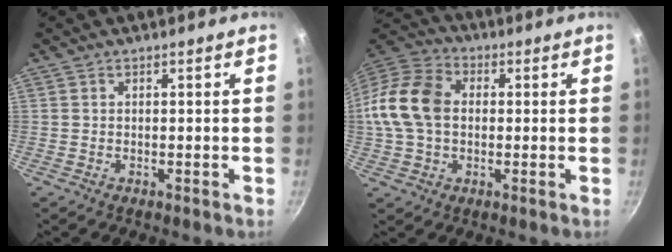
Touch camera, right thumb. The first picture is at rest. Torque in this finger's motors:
{"motor_torque": [-0.08, 1.21, 0.47, -0.44, 0.17]}